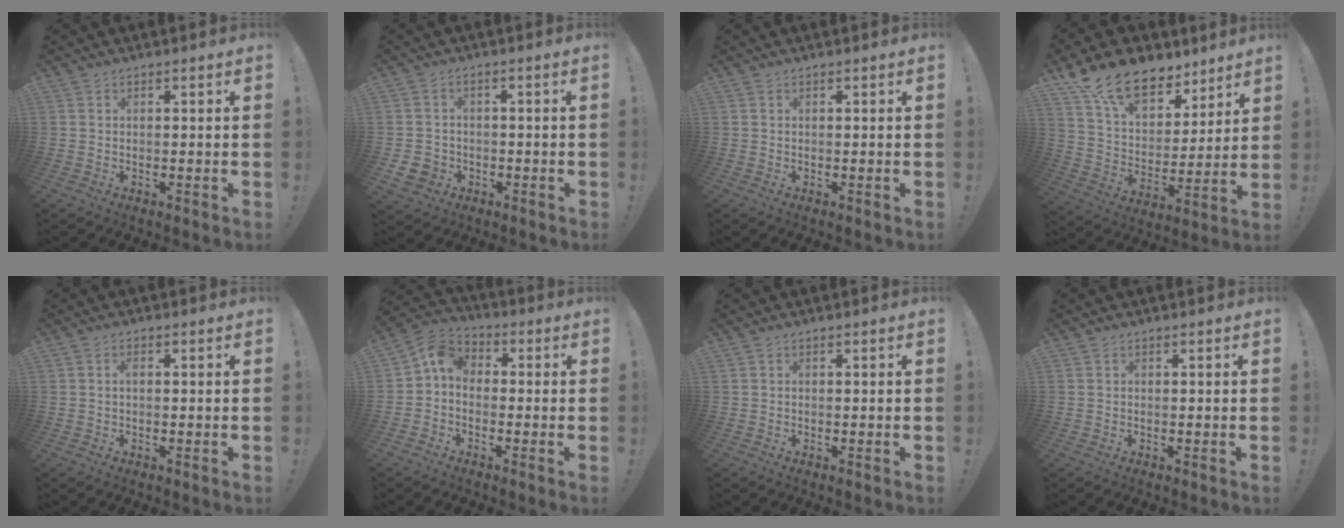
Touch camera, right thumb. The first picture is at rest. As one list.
[{"total": 5.0, "force": [-2.0, 4.2, 1.6], "torque": [-0.042, 0.009, -0.037]}, {"total": 0.0}, {"total": 17.0, "force": [12.1, 9.4, 7.4], "torque": [-0.130, -0.078, 0.225]}, {"total": 1.2, "force": [-0.1, 0.4, 1.1], "torque": [-0.028, 0.008, -0.003]}, {"total": 6.8, "force": [-0.6, 5.4, 4.2], "torque": [-0.078, 0.019, -0.006]}, {"total": 0.0}, {"total": 0.0}]